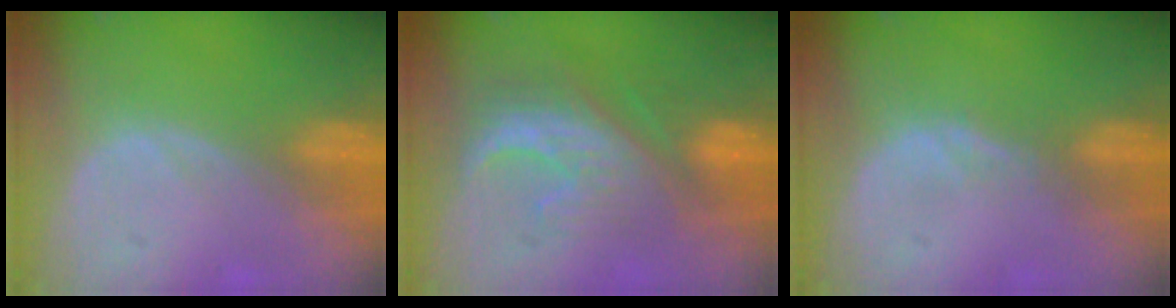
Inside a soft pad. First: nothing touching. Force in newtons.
{"total": 8.5, "press": 8.3, "slide": 1.6}
{"total": 1.0, "press": 1.0, "slide": 0.1}